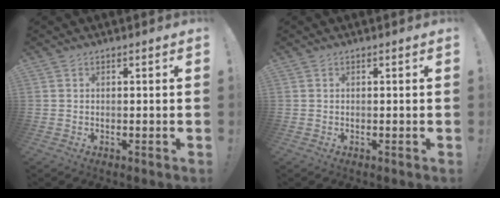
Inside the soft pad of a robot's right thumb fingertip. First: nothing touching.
{"total": 0.0}